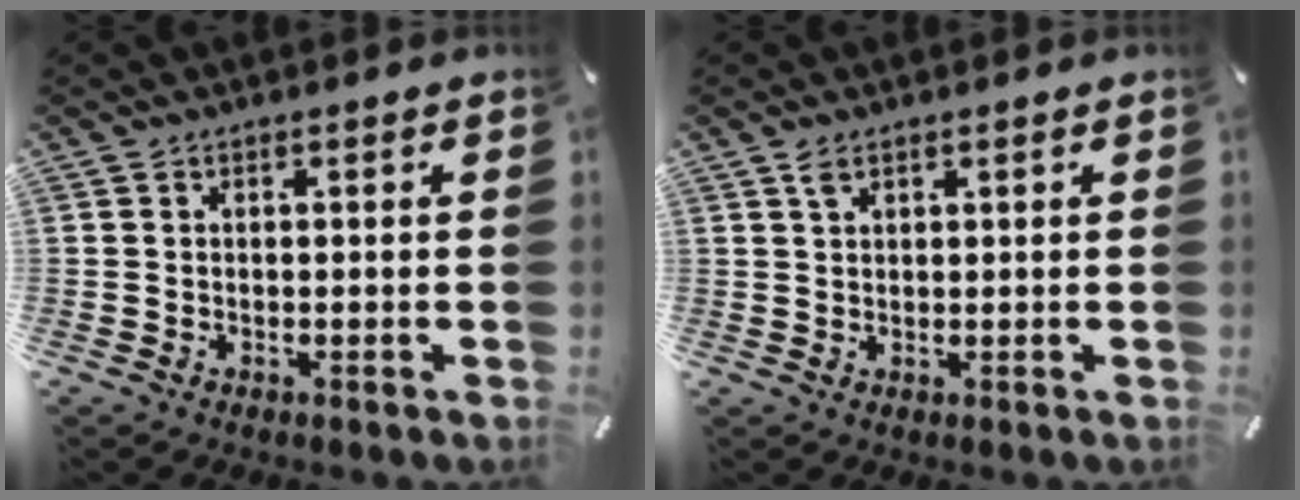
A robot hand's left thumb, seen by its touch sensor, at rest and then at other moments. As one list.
[{"total": 1.9, "force": [1.2, 0.8, 1.3], "torque": [-0.027, 0.000, 0.022]}]